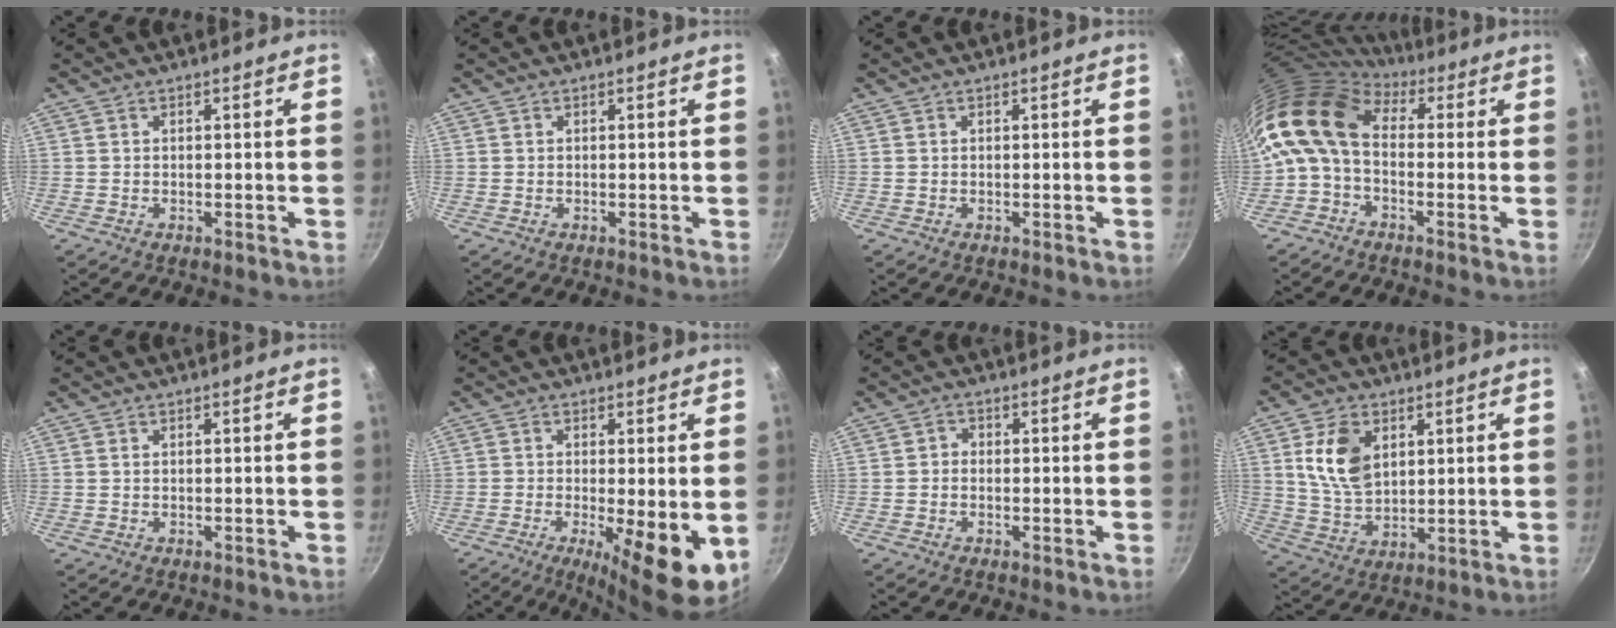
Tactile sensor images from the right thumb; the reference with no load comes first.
{"total": 0.0}
{"total": 0.0}
{"total": 12.9, "force": [0.8, 8.7, 9.5], "torque": [-0.179, 0.026, -0.008]}
{"total": 0.0}
{"total": 10.0, "force": [-2.0, 2.4, 9.5], "torque": [-0.140, -0.011, -0.024]}
{"total": 1.3, "force": [-0.4, 1.2, 0.5], "torque": [-0.006, 0.006, -0.011]}
{"total": 10.7, "force": [3.5, 7.0, 7.4], "torque": [-0.125, -0.019, 0.072]}